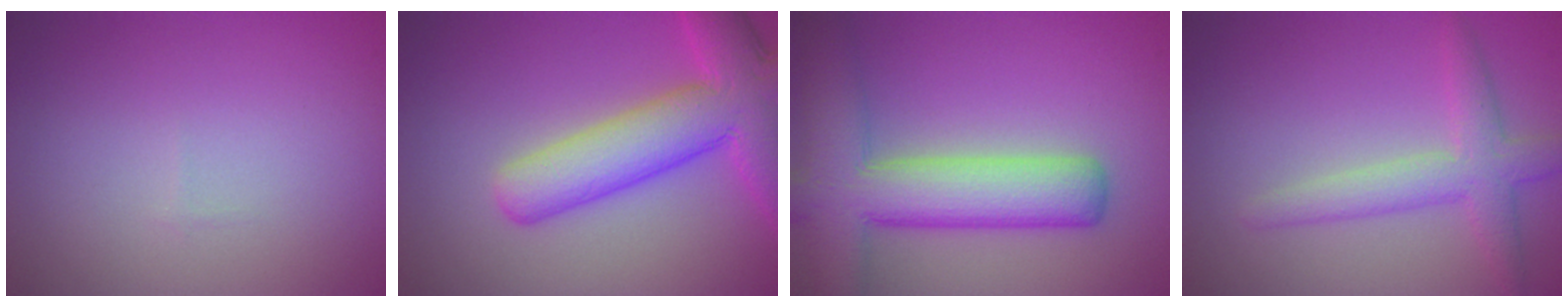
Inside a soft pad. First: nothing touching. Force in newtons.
{"total": 8.7, "press": 8.7, "slide": 0.4}
{"total": 8.8, "press": 8.8, "slide": 0.5}
{"total": 2.8, "press": 2.8, "slide": 0.2}